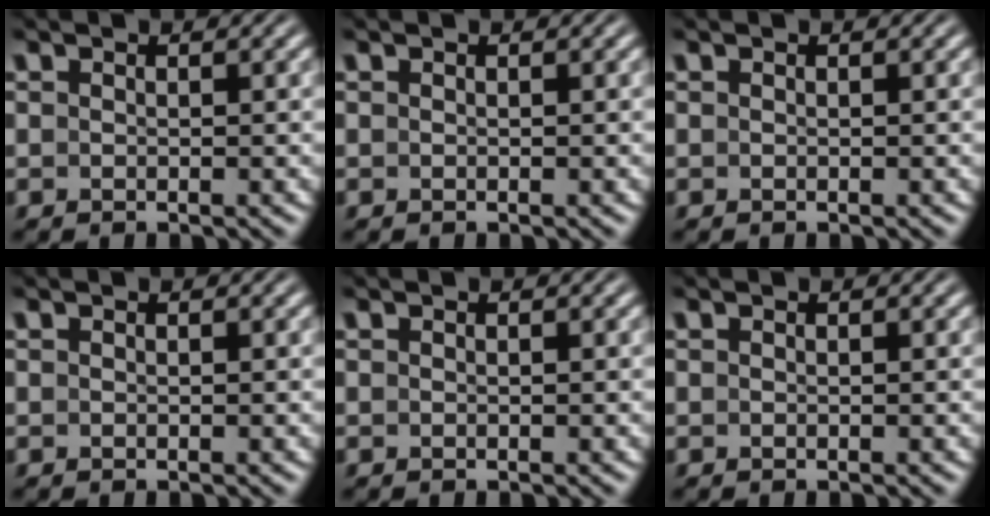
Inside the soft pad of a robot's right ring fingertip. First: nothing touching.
{"total": 0.0}
{"total": 0.0}
{"total": 0.0}
{"total": 0.0}
{"total": 0.0}